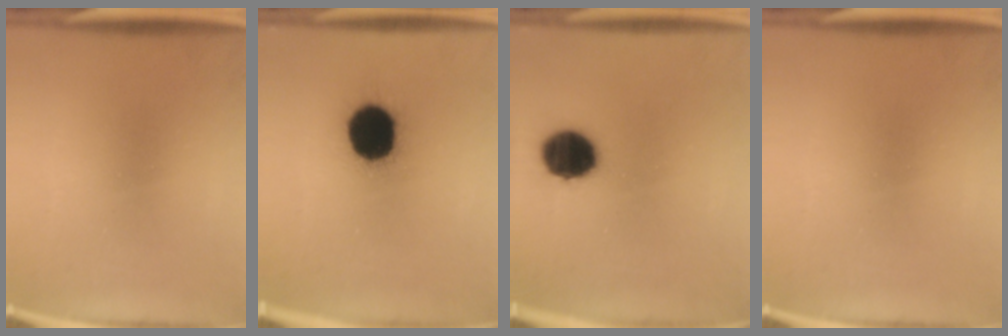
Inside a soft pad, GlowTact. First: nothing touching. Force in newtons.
{"total": 18.5}
{"total": 12.3}
{"total": 0.0}